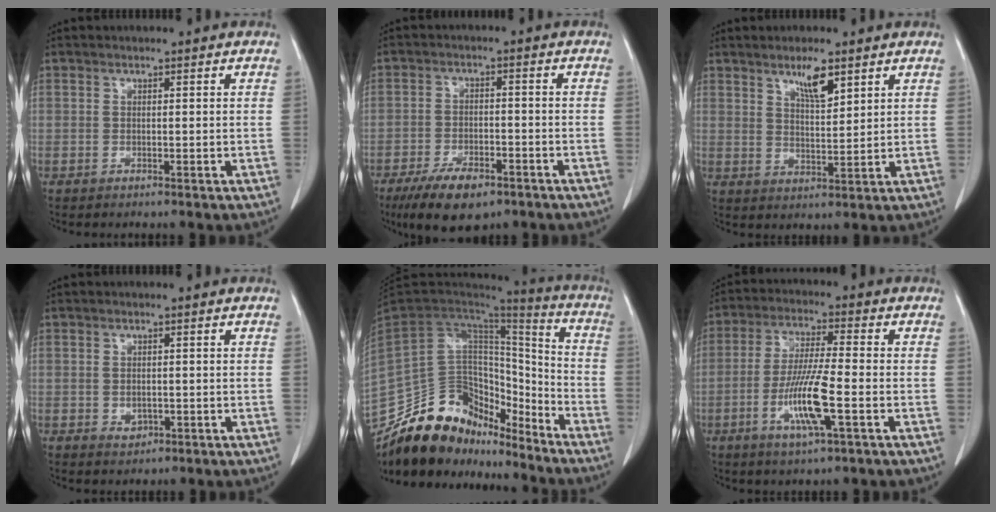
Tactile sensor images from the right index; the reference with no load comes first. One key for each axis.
{"total": 9.2, "fx": -6.2, "fy": 3.4, "fz": 5.8, "tx": -0.102, "ty": -0.011, "tz": -0.102}
{"total": 5.1, "fx": 3.4, "fy": 1.0, "fz": 3.8, "tx": -0.068, "ty": -0.006, "tz": 0.061}
{"total": 1.8, "fx": -0.5, "fy": 1.4, "fz": 1.1, "tx": -0.017, "ty": 0.000, "tz": 0.001}
{"total": 21.0, "fx": -17.5, "fy": 9.1, "fz": 7.3, "tx": -0.140, "ty": 0.039, "tz": -0.294}
{"total": 10.1, "fx": -3.3, "fy": 0.7, "fz": 9.5, "tx": -0.185, "ty": -0.011, "tz": -0.063}